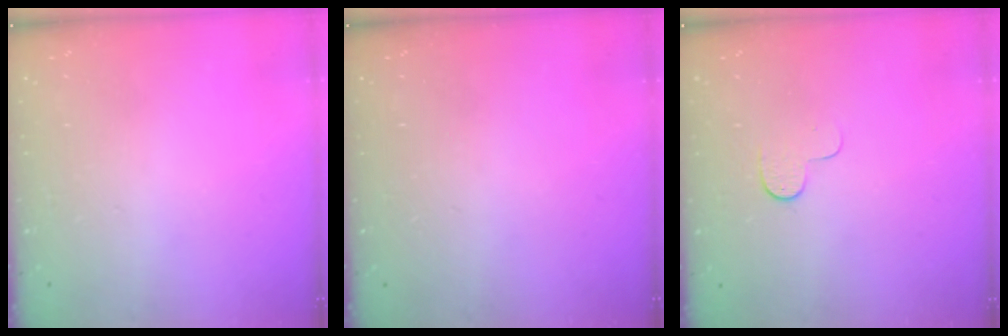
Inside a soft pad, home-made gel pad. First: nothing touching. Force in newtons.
{"total": 0.0}
{"total": 3.9, "press": 3.9, "slide": 0.3}